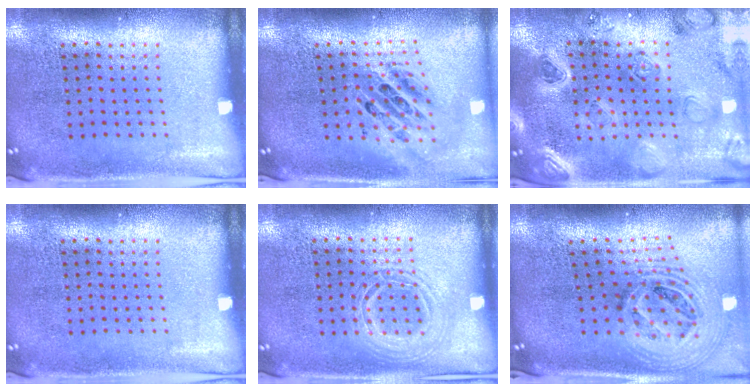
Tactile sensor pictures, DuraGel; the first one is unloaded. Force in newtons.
{"total": 2.1, "press": 1.6, "slide": 1.4}
{"total": 2.3, "press": 2.3, "slide": 0.2}
{"total": 0.0}
{"total": 1.2, "press": 1.2, "slide": 0.1}
{"total": 2.7, "press": 1.9, "slide": 1.9}